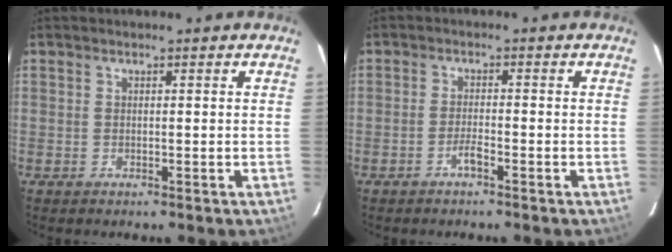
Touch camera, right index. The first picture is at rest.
{"total": 2.2, "force": [-1.6, 0.3, 1.6], "torque": [-0.038, 0.003, -0.033]}